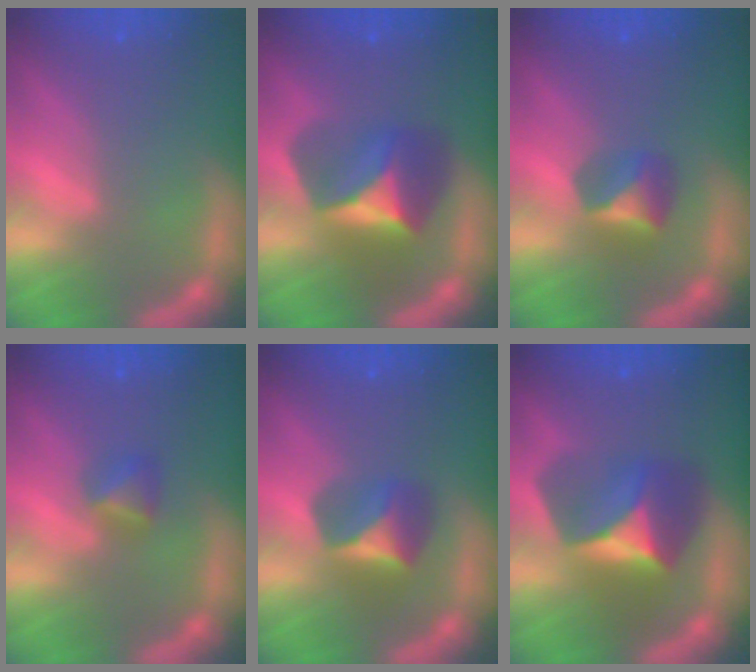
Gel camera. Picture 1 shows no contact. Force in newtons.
{"total": 6.4}
{"total": 2.9}
{"total": 1.9}
{"total": 3.9}
{"total": 6.9}